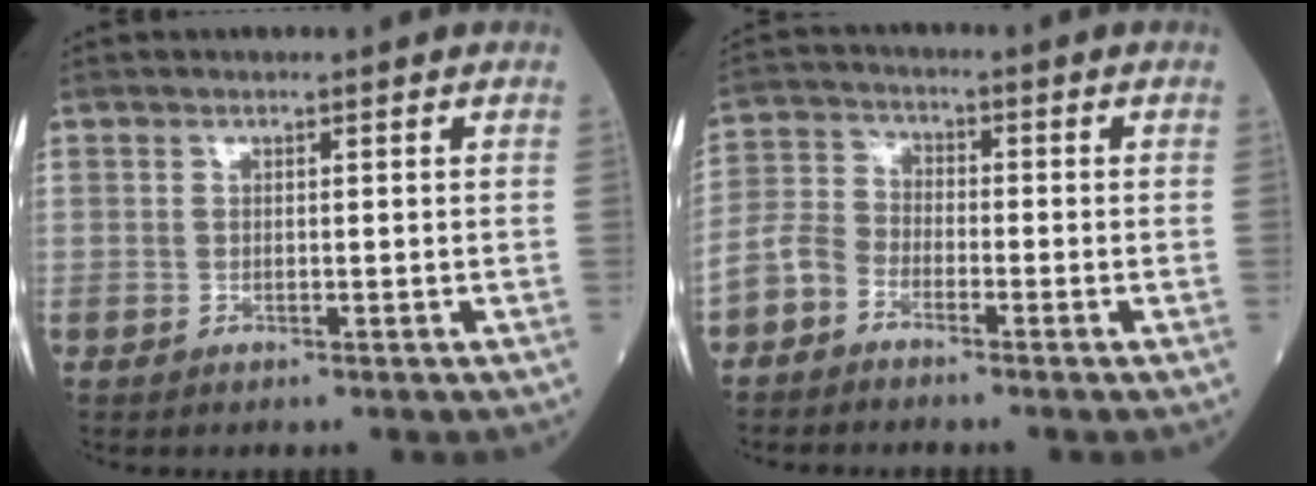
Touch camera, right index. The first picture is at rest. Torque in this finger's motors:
{"motor_torque": [1.79, -0.35, 1.05, 0.14]}